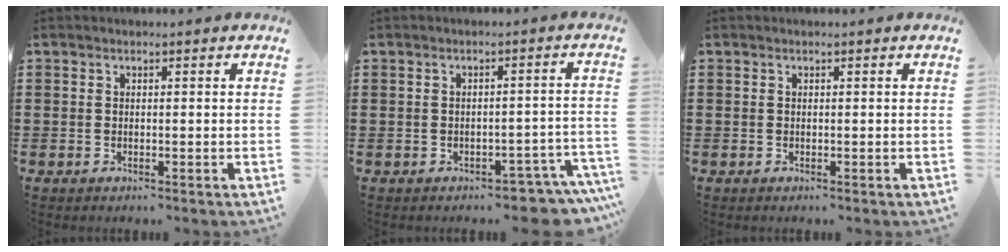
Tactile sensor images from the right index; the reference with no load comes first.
{"total": 3.1, "force": [-3.0, 0.7, 0.6], "torque": [-0.014, 0.004, -0.062]}
{"total": 0.0}